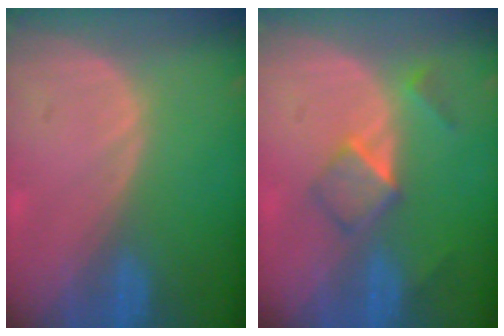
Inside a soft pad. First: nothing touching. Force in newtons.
{"total": 5.2, "press": 4.5, "slide": 2.6}